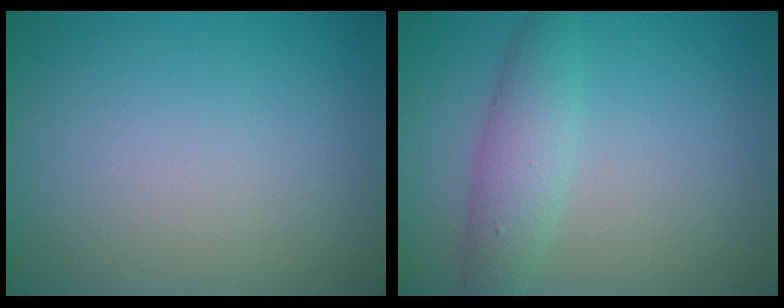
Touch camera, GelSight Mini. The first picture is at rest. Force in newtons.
{"total": 3.4, "press": 3.4, "slide": 0.1}